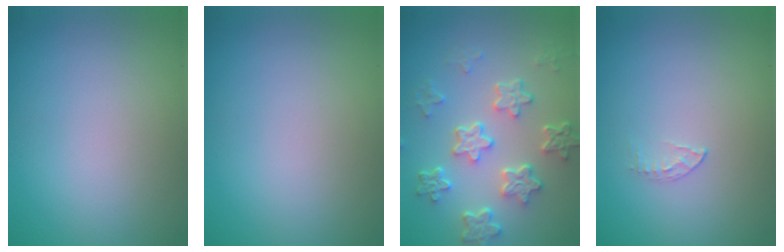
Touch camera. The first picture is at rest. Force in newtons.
{"total": 0.0}
{"total": 5.3, "press": 4.1, "slide": 3.4}
{"total": 0.6, "press": 0.4, "slide": 0.4}